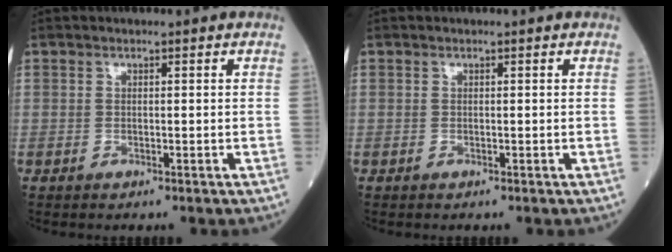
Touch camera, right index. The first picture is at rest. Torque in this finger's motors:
{"motor_torque": [0.01, -0.01, 0.02, 0.00]}